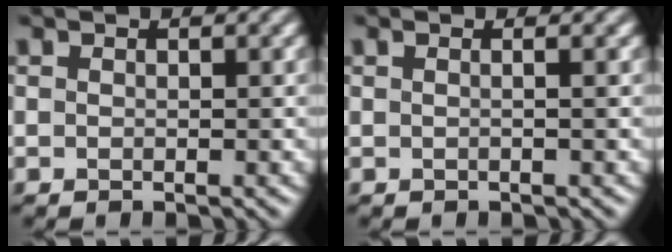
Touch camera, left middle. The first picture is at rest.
{"total": 1.0, "force": [0.2, 0.0, 0.9], "torque": [-0.015, -0.010, -0.007]}